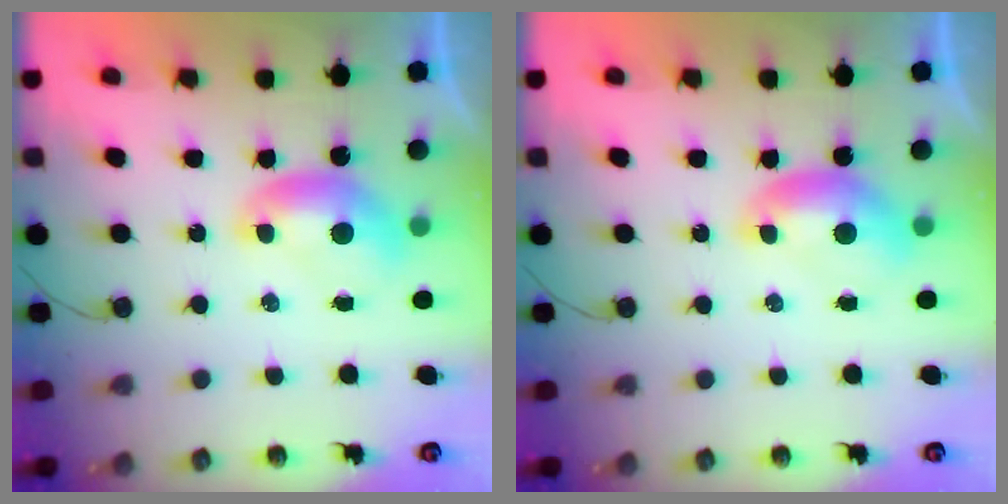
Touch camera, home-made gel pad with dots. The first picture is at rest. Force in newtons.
{"total": 0.0}